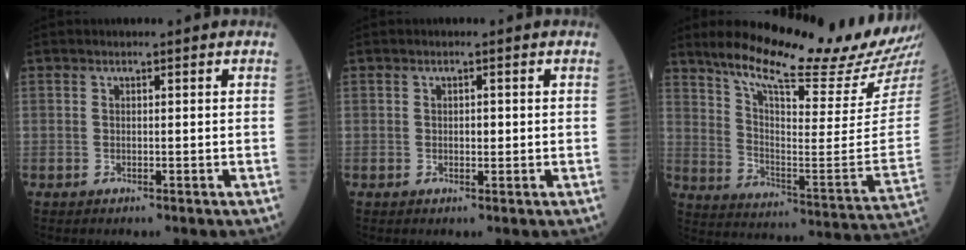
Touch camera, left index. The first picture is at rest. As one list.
[{"total": 1.1, "force": [0.0, 0.6, 0.9], "torque": [-0.013, 0.002, 0.001]}, {"total": 24.4, "force": [21.7, 1.1, 11.0], "torque": [-0.185, -0.081, 0.306]}]